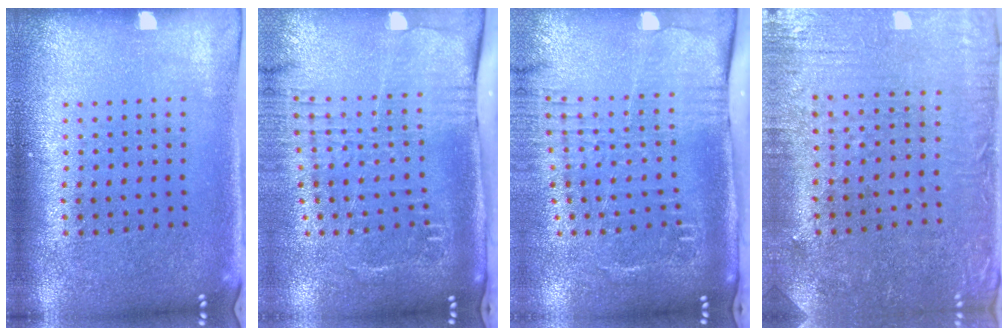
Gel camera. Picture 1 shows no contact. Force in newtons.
{"total": 2.7, "press": 2.2, "slide": 1.7}
{"total": 2.7, "press": 2.2, "slide": 1.7}
{"total": 0.9, "press": 0.7, "slide": 0.5}